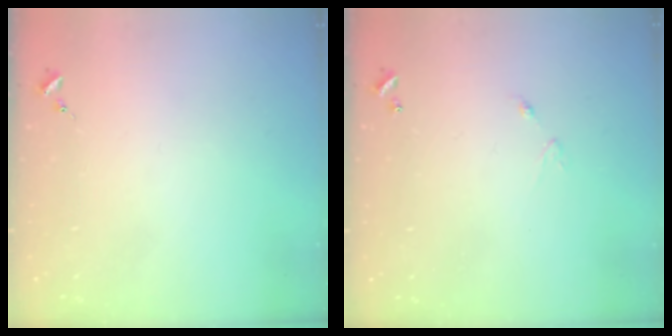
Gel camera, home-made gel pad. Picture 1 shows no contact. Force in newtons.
{"total": 4.8, "press": 4.8, "slide": 0.3}